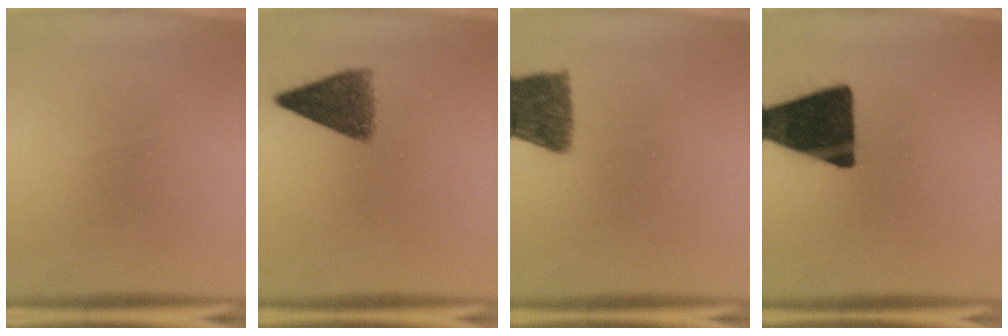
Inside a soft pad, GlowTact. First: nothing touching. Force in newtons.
{"total": 6.8}
{"total": 10.2}
{"total": 16.5}